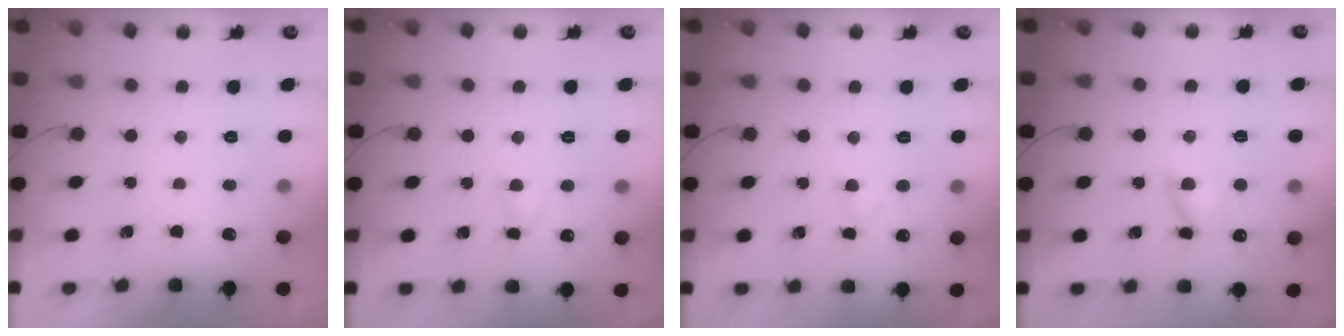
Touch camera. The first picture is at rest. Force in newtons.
{"total": 3.8, "press": 3.5, "slide": 1.4}
{"total": 1.8, "press": 1.6, "slide": 0.9}
{"total": 6.7, "press": 6.6, "slide": 1.3}